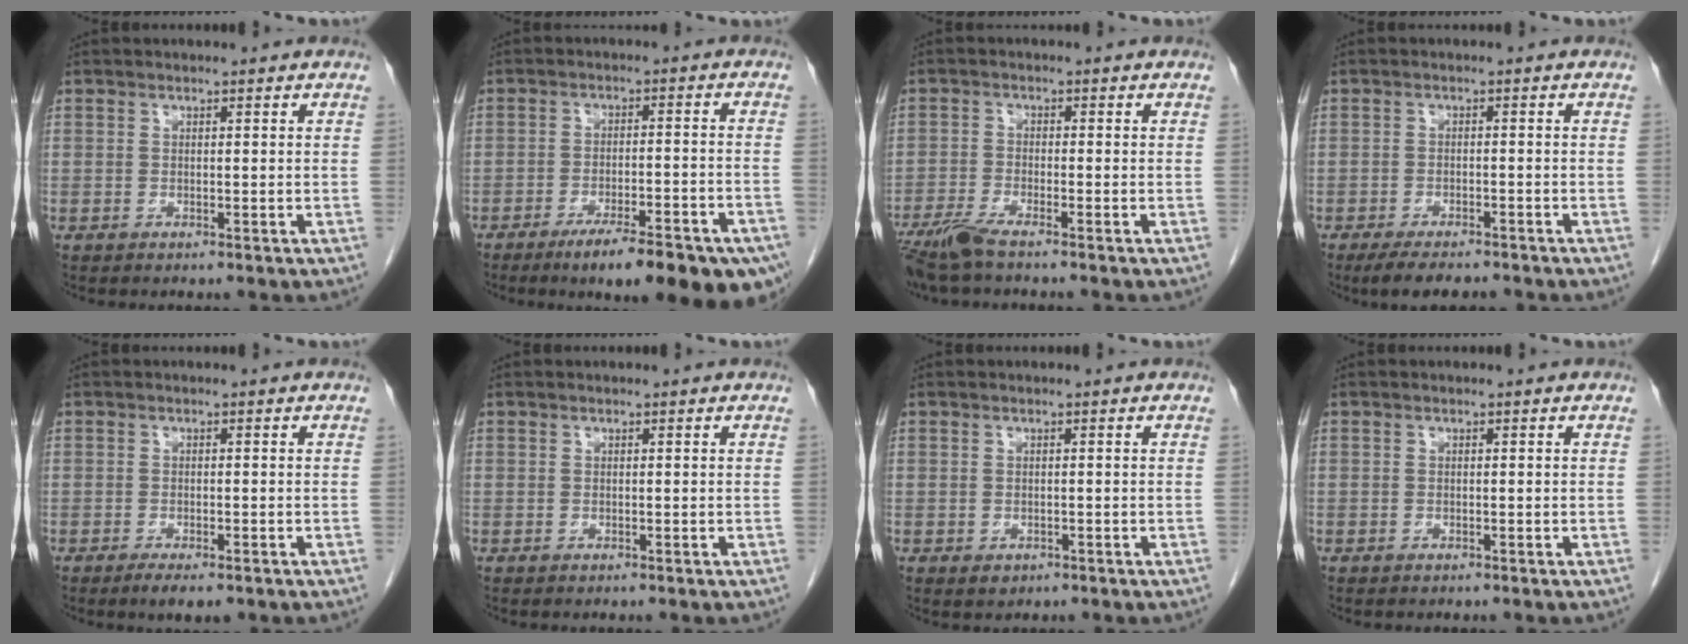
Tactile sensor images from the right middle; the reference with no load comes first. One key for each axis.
{"total": 16.7, "fx": -11.6, "fy": 2.9, "fz": 11.7, "tx": -0.095, "ty": 0.002, "tz": -0.163}
{"total": 5.1, "fx": -4.2, "fy": 0.0, "fz": 2.9, "tx": -0.060, "ty": -0.016, "tz": -0.084}
{"total": 6.4, "fx": -5.4, "fy": 1.5, "fz": 3.2, "tx": -0.046, "ty": -0.008, "tz": -0.081}
{"total": 3.3, "fx": -2.2, "fy": 0.9, "fz": 2.3, "tx": -0.036, "ty": -0.007, "tz": -0.031}
{"total": 0.0}
{"total": 1.2, "fx": -0.5, "fy": 0.9, "fz": 0.5, "tx": -0.008, "ty": 0.001, "tz": 0.000}
{"total": 0.0}